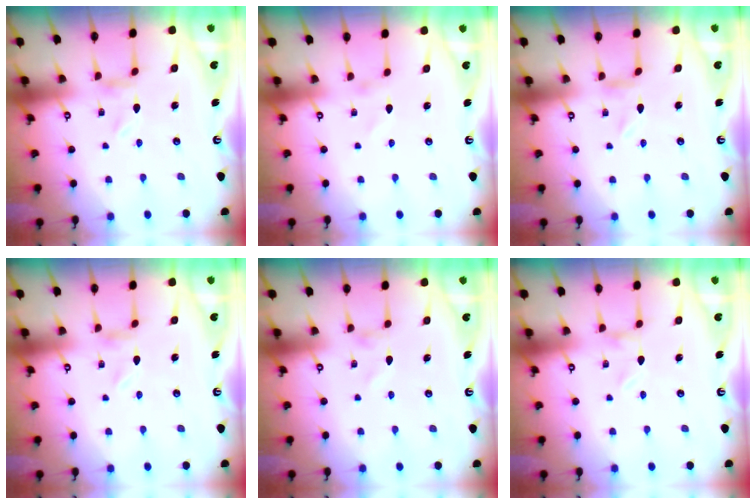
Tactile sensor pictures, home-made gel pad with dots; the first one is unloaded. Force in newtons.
{"total": 0.9, "press": 0.8, "slide": 0.1}
{"total": 0.0}
{"total": 0.0}
{"total": 0.9, "press": 0.9, "slide": 0.1}
{"total": 0.0}